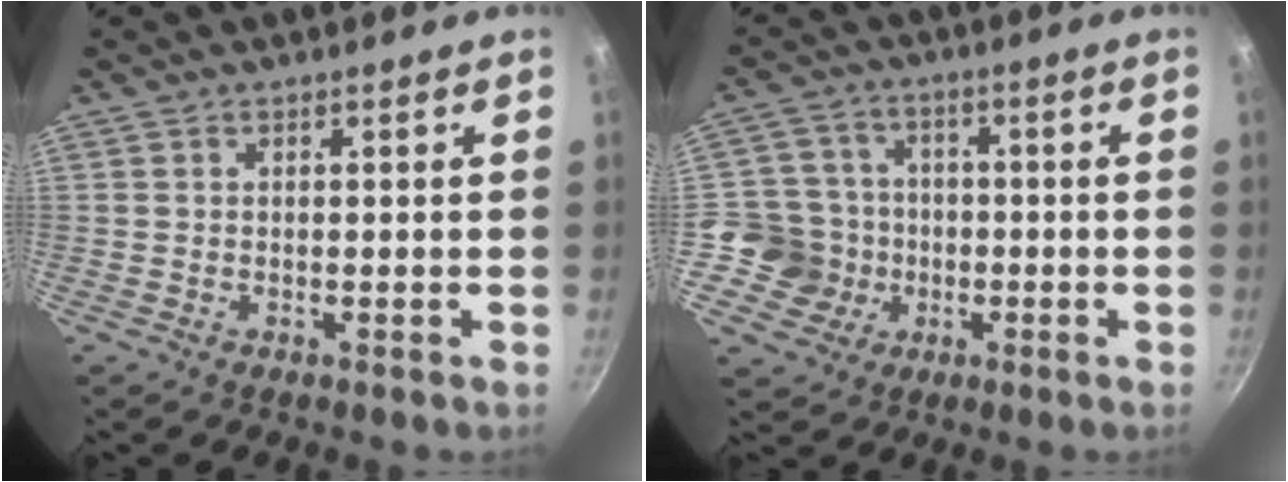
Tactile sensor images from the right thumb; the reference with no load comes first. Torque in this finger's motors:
{"motor_torque": [0.80, 0.63, 0.58, -0.20, 0.05]}